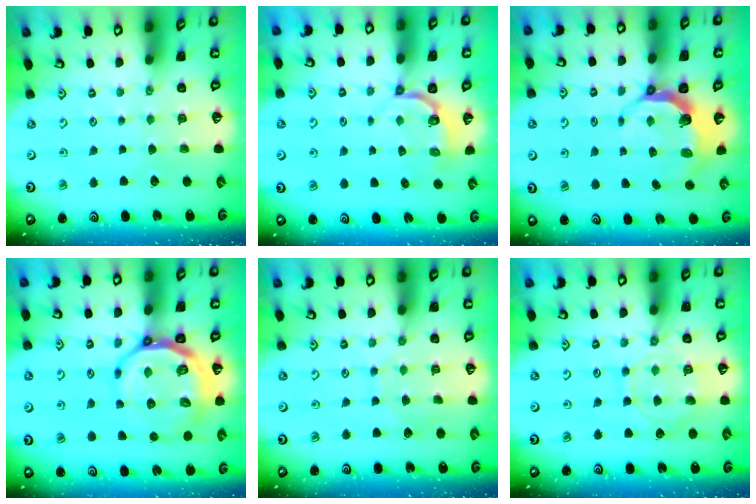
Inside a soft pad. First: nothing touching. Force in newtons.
{"total": 3.4, "press": 2.3, "slide": 2.5}
{"total": 5.8, "press": 4.4, "slide": 3.7}
{"total": 13.8, "press": 13.4, "slide": 3.5}
{"total": 5.1, "press": 5.1, "slide": 0.4}
{"total": 10.0, "press": 10.0, "slide": 1.0}